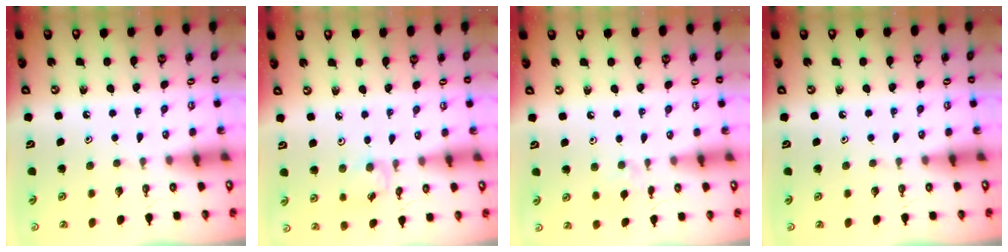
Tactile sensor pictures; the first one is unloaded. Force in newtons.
{"total": 3.3, "press": 3.2, "slide": 0.4}
{"total": 3.2, "press": 3.1, "slide": 0.5}
{"total": 0.0}